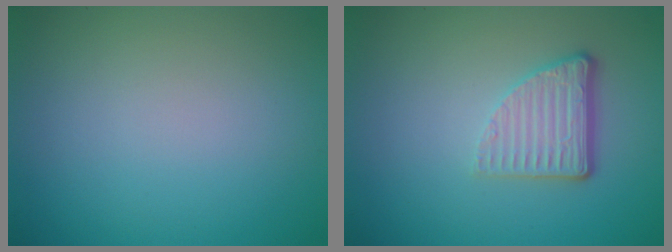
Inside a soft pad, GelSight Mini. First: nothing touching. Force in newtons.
{"total": 3.7, "press": 2.6, "slide": 2.7}